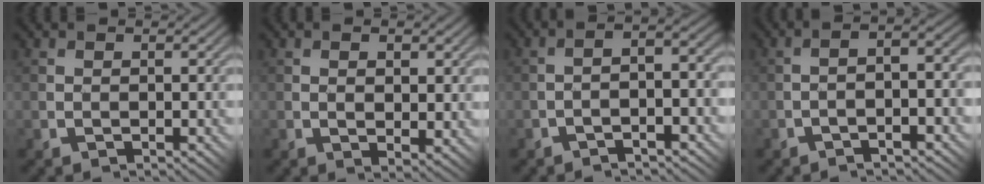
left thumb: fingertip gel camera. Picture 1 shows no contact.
{"total": 2.9, "force": [0.5, 1.1, 2.7], "torque": [-0.041, -0.003, 0.017]}
{"total": 4.1, "force": [-1.5, 1.1, 3.6], "torque": [-0.055, 0.011, -0.030]}
{"total": 4.8, "force": [-1.5, 1.2, 4.4], "torque": [-0.070, 0.009, -0.024]}